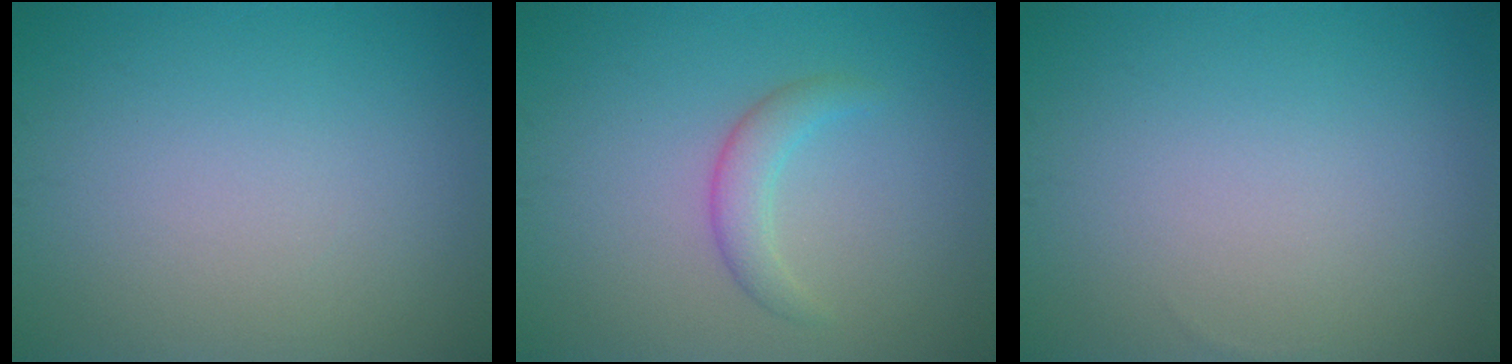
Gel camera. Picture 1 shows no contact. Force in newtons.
{"total": 2.1, "press": 2.1, "slide": 0.2}
{"total": 0.0}